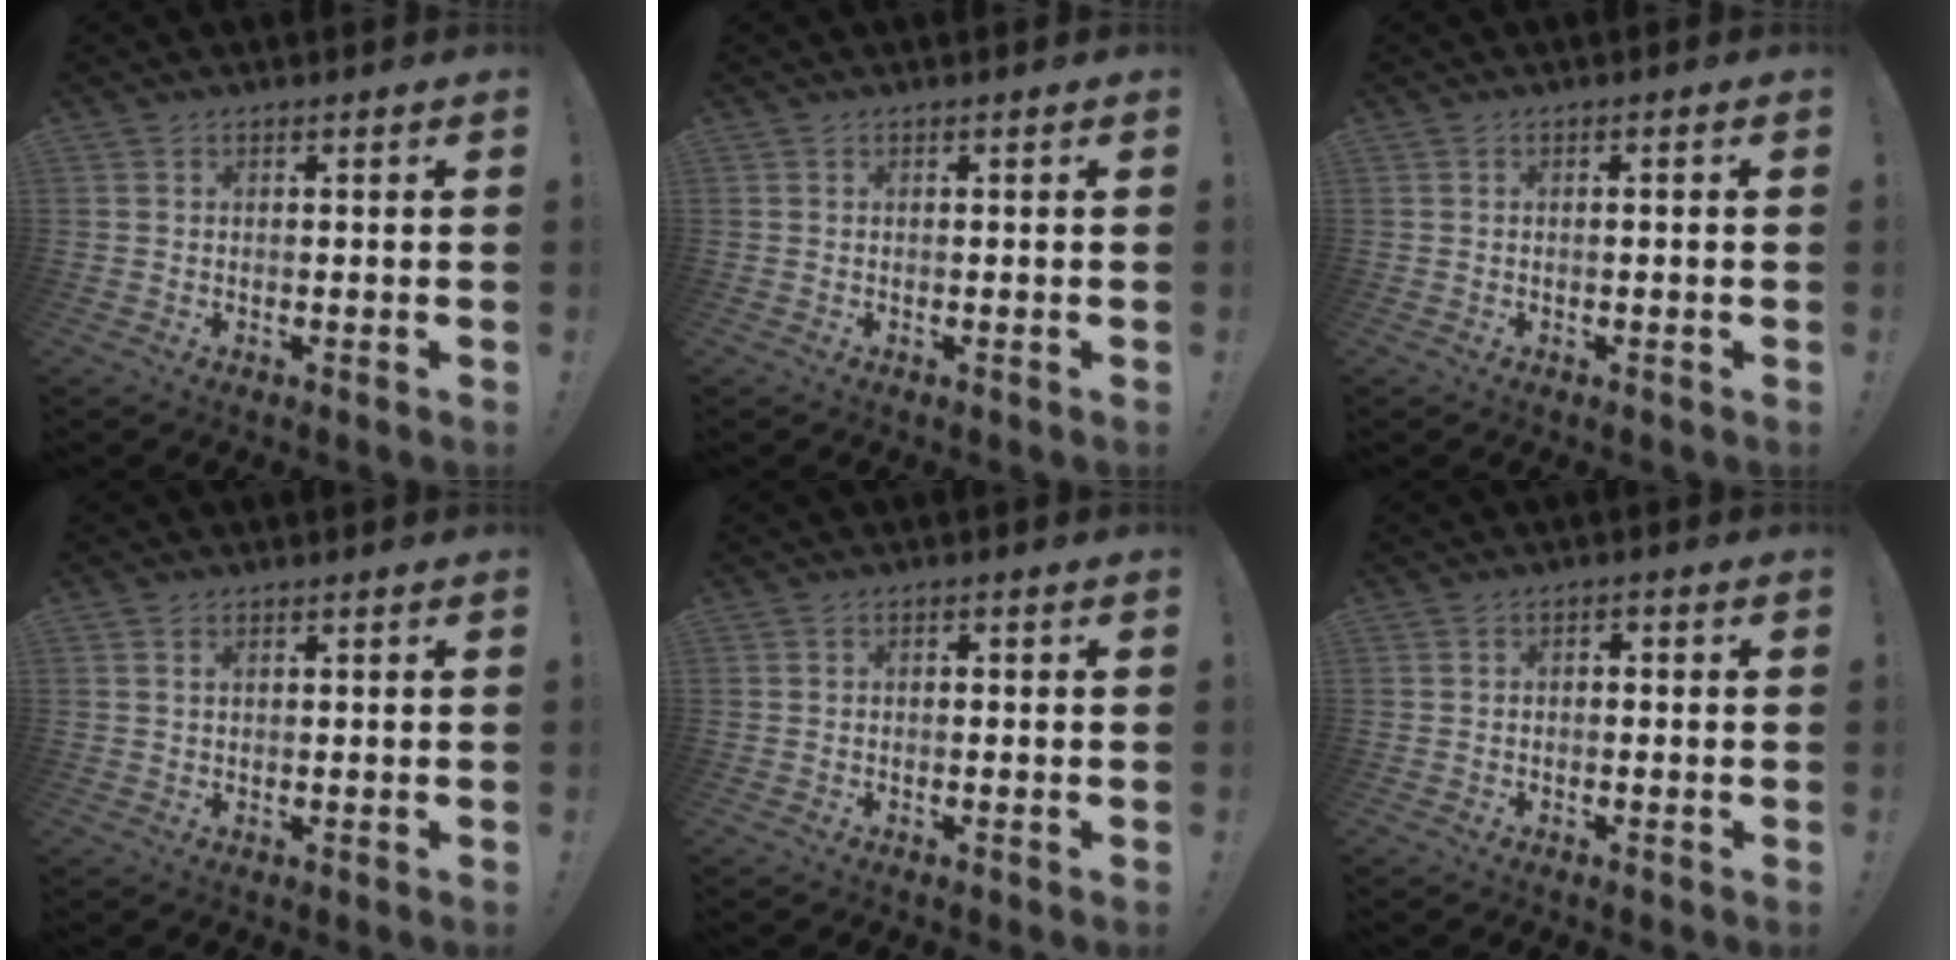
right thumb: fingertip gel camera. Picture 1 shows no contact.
{"total": 0.0}
{"total": 0.7, "force": [-0.2, -0.4, 0.5], "torque": [-0.010, -0.001, -0.005]}
{"total": 1.1, "force": [0.5, 0.5, 0.8], "torque": [-0.014, -0.001, 0.009]}
{"total": 1.1, "force": [-0.9, 0.4, 0.4], "torque": [-0.007, 0.003, -0.017]}
{"total": 1.7, "force": [-1.5, 0.6, 0.5], "torque": [-0.009, 0.008, -0.028]}